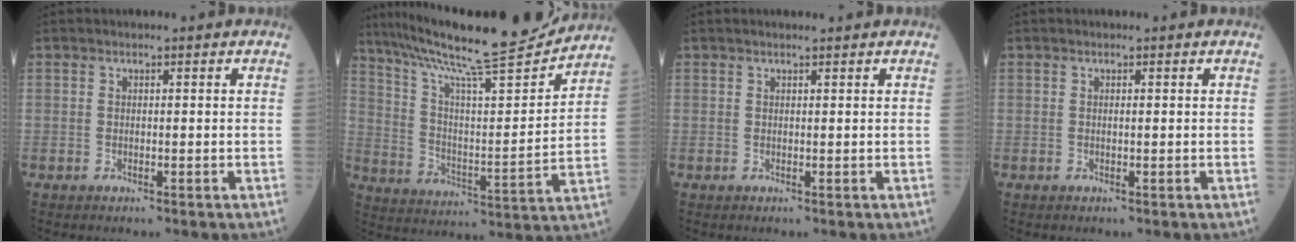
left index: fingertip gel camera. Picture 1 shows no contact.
{"total": 20.0, "force": [18.0, 0.3, 8.8], "torque": [-0.154, -0.018, 0.281]}
{"total": 1.2, "force": [1.1, 0.0, 0.5], "torque": [-0.005, 0.006, 0.019]}
{"total": 0.0}